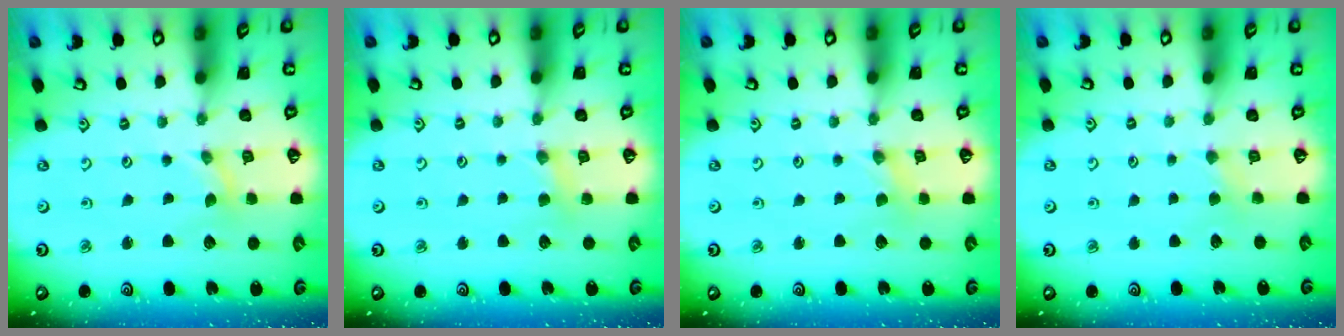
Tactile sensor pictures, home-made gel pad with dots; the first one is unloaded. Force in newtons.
{"total": 3.8, "press": 3.8, "slide": 0.4}
{"total": 0.0}
{"total": 2.5, "press": 2.4, "slide": 0.4}